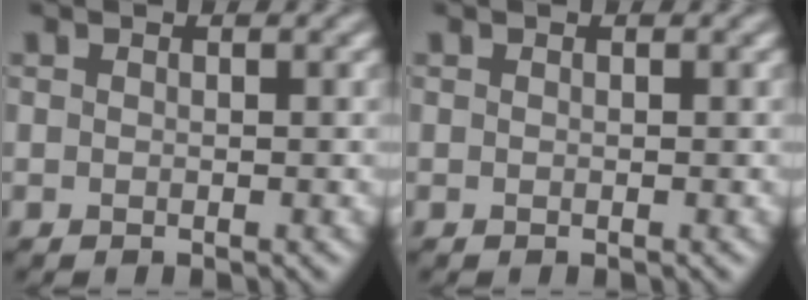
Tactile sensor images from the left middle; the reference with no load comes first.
{"total": 0.0}